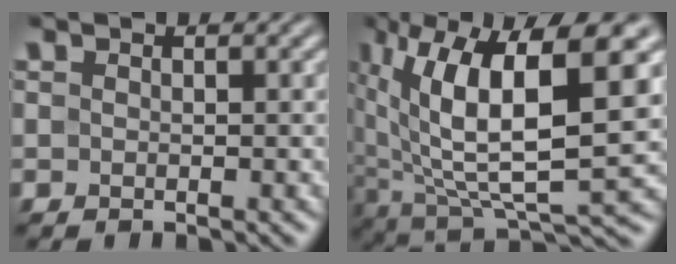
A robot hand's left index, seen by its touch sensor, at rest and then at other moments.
{"total": 13.4, "force": [3.7, 5.0, 11.9], "torque": [-0.222, 0.004, 0.070]}